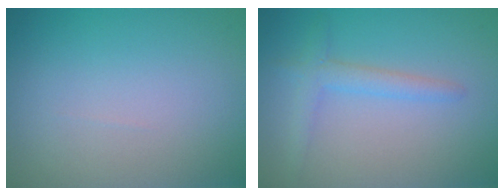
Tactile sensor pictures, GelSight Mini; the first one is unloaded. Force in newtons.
{"total": 2.1, "press": 2.1, "slide": 0.1}